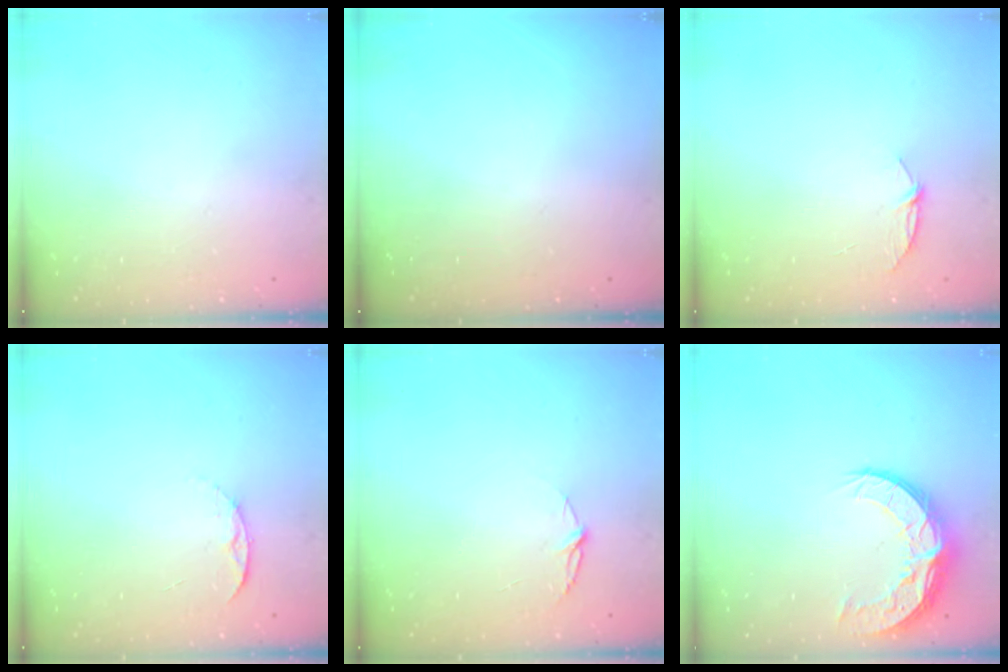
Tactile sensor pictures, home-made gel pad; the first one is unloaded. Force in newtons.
{"total": 0.0}
{"total": 4.9, "press": 4.8, "slide": 0.6}
{"total": 5.2, "press": 5.2, "slide": 0.6}
{"total": 4.8, "press": 4.8, "slide": 0.5}
{"total": 12.0, "press": 11.9, "slide": 0.8}